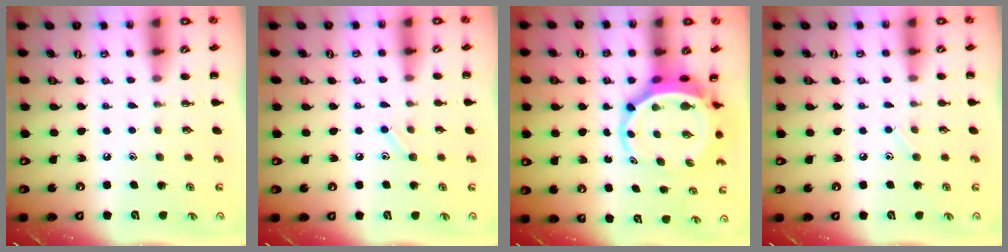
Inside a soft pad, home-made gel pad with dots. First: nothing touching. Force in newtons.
{"total": 7.0, "press": 6.8, "slide": 1.9}
{"total": 5.7, "press": 5.4, "slide": 1.8}
{"total": 4.1, "press": 3.9, "slide": 1.3}